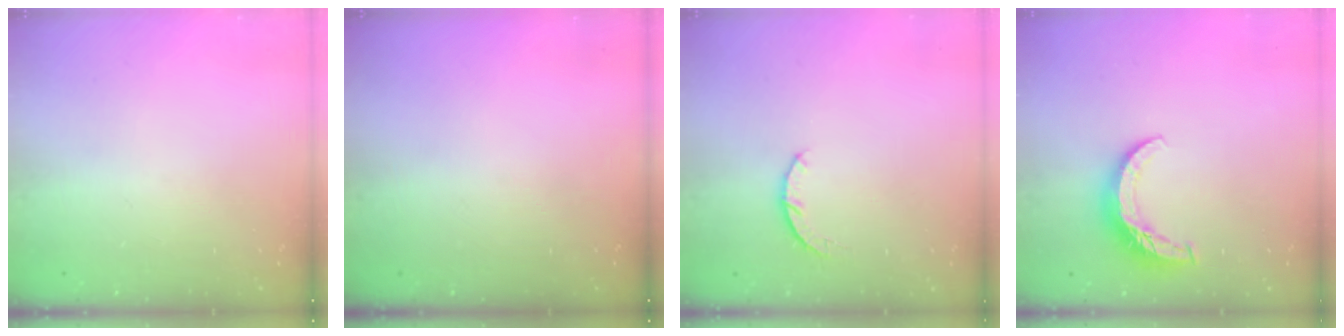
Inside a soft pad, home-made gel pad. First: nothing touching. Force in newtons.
{"total": 0.0}
{"total": 3.1, "press": 3.1, "slide": 0.5}
{"total": 8.6, "press": 8.5, "slide": 0.8}